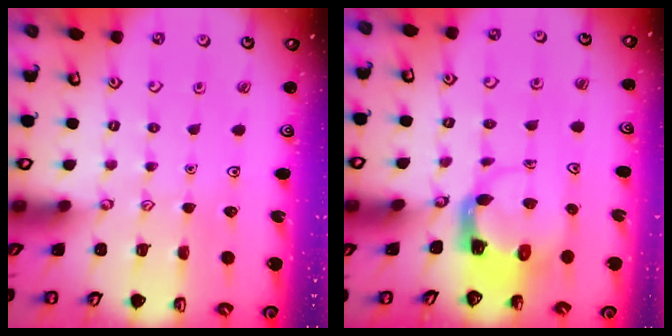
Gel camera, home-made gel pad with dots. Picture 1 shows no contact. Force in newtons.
{"total": 4.2, "press": 4.2, "slide": 0.6}